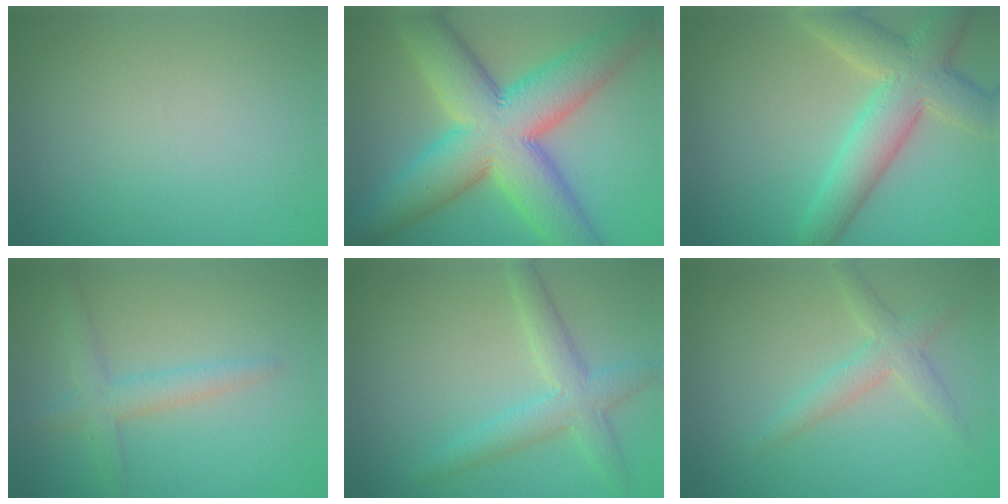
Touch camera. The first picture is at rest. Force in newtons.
{"total": 13.2, "press": 13.2, "slide": 0.4}
{"total": 6.9, "press": 6.9, "slide": 0.5}
{"total": 2.6, "press": 2.6, "slide": 0.1}
{"total": 3.7, "press": 3.7, "slide": 0.2}
{"total": 2.5, "press": 2.5, "slide": 0.1}